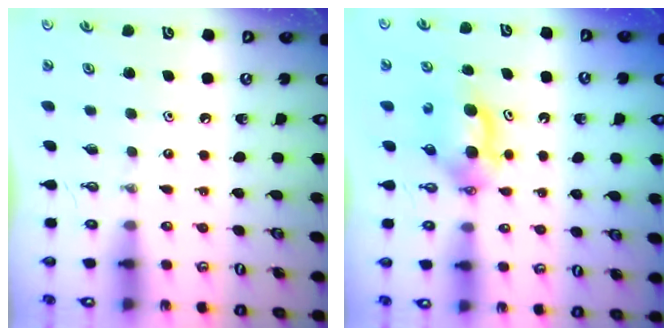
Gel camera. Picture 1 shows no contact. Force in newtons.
{"total": 5.8, "press": 5.4, "slide": 2.0}